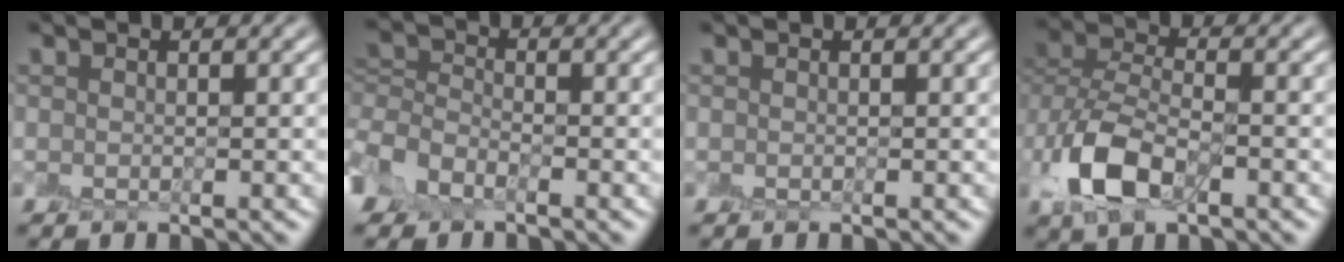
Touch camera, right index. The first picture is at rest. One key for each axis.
{"total": 4.2, "fx": -2.5, "fy": 2.8, "fz": 1.9, "tx": -0.036, "ty": -0.002, "tz": -0.061}
{"total": 0.0}
{"total": 6.5, "fx": -3.0, "fy": 3.9, "fz": 4.2, "tx": -0.094, "ty": -0.004, "tz": -0.061}